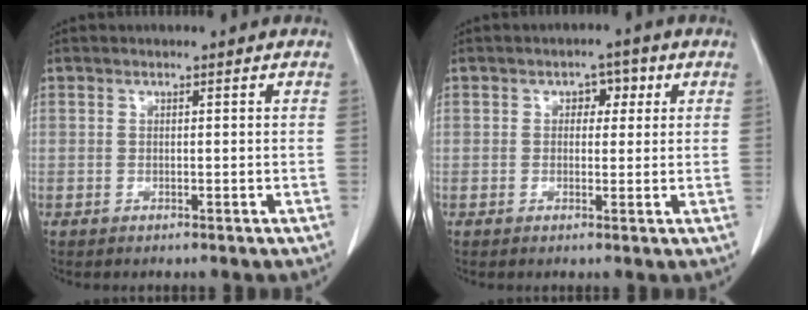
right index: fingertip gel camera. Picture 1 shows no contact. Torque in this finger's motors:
{"motor_torque": [0.06, 0.06, 0.00, 0.00]}